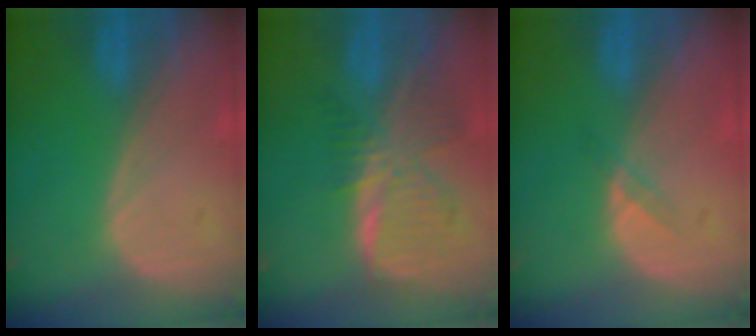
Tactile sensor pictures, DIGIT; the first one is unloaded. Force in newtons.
{"total": 8.5, "press": 7.4, "slide": 4.2}
{"total": 1.8, "press": 1.4, "slide": 1.0}